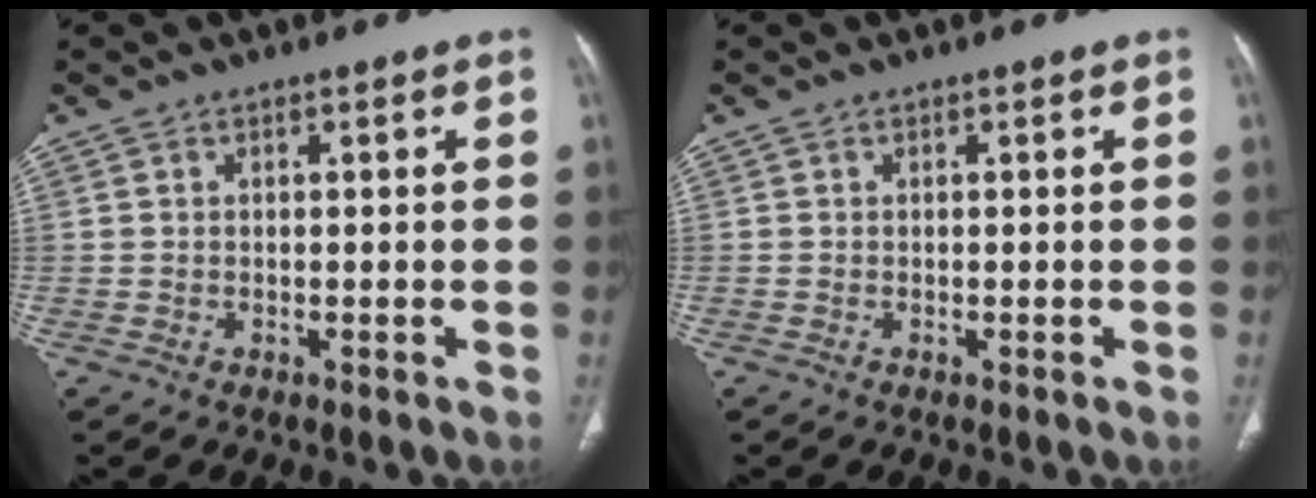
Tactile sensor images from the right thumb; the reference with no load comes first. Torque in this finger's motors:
{"motor_torque": [-0.12, -0.06, 0.59, 0.06, 0.04]}